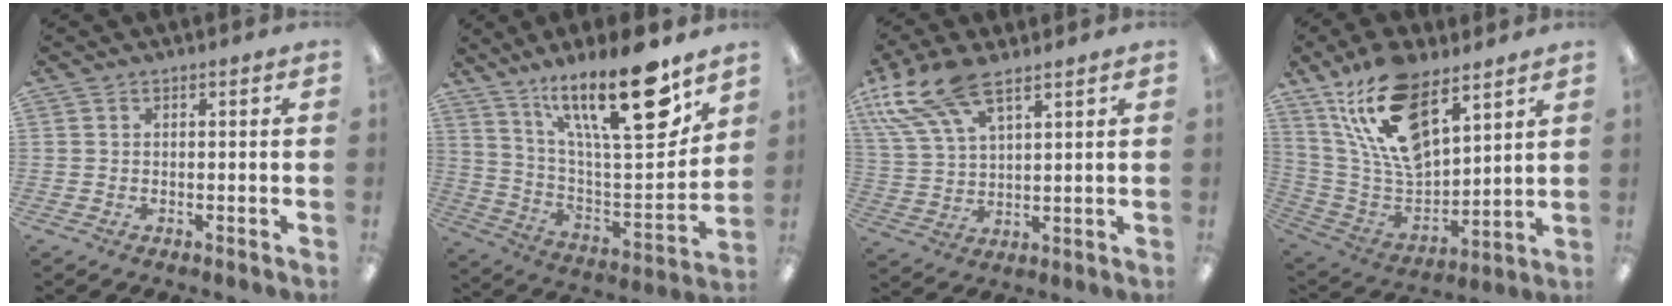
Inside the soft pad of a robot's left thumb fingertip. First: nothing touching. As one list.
[{"total": 23.6, "force": [15.6, 6.2, 16.5], "torque": [-0.265, -0.101, 0.254]}, {"total": 14.6, "force": [9.4, 6.1, 9.3], "torque": [-0.200, -0.028, 0.174]}, {"total": 19.6, "force": [12.5, 9.1, 12.1], "torque": [-0.243, -0.062, 0.223]}]